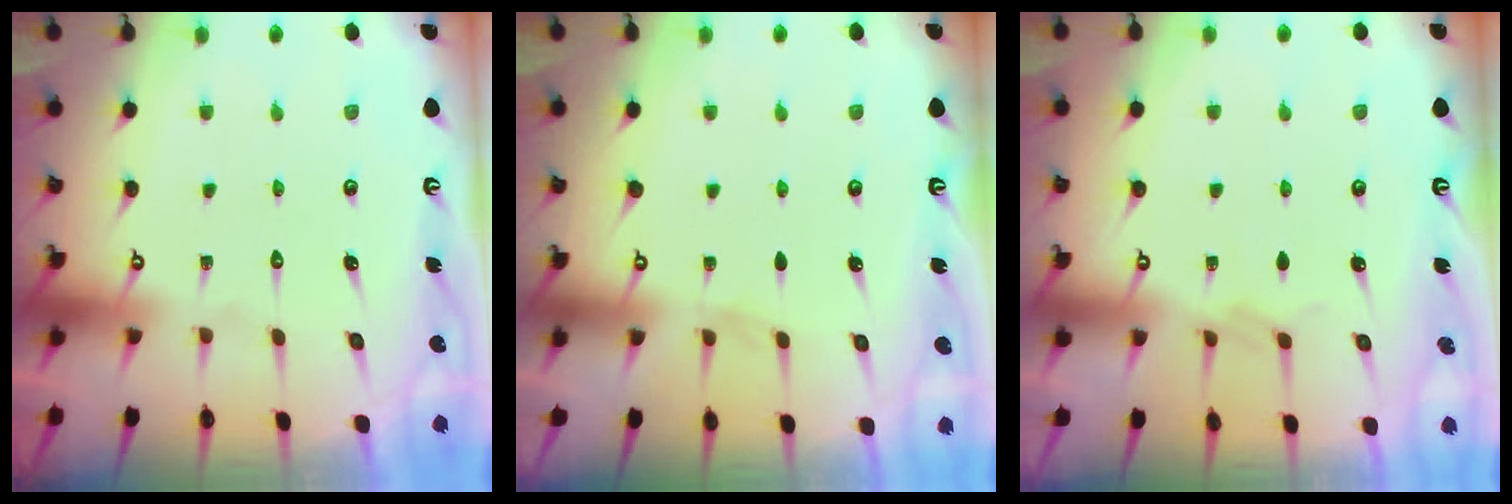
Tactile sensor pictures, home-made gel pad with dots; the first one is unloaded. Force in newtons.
{"total": 4.3, "press": 3.5, "slide": 2.6}
{"total": 3.8, "press": 3.7, "slide": 0.6}